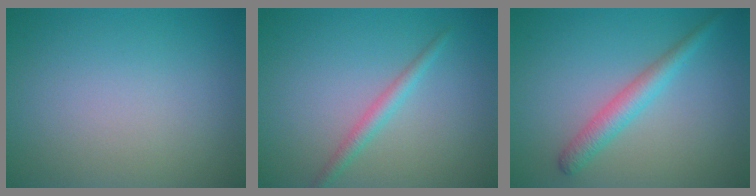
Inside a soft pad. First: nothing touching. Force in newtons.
{"total": 1.7, "press": 1.7, "slide": 0.1}
{"total": 2.7, "press": 2.7, "slide": 0.1}